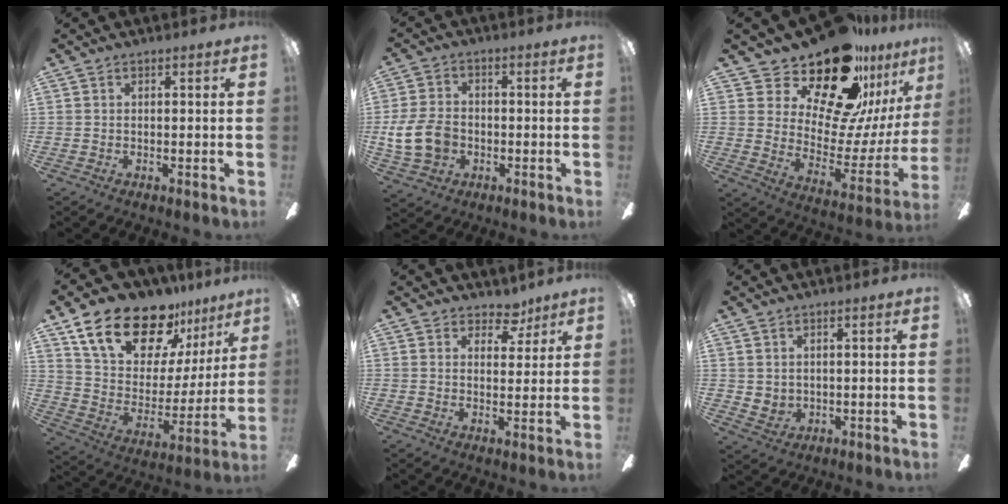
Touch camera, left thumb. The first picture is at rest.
{"total": 11.8, "force": [-2.2, 8.9, 7.4], "torque": [-0.163, 0.018, -0.038]}
{"total": 24.3, "force": [19.8, 8.7, 11.2], "torque": [-0.178, -0.146, 0.344]}
{"total": 21.0, "force": [15.6, 9.9, 10.0], "torque": [-0.177, -0.103, 0.280]}
{"total": 5.4, "force": [4.1, 3.2, 1.5], "torque": [-0.011, -0.022, 0.071]}
{"total": 3.2, "force": [2.2, 2.3, 0.3], "torque": [-0.013, -0.008, 0.042]}